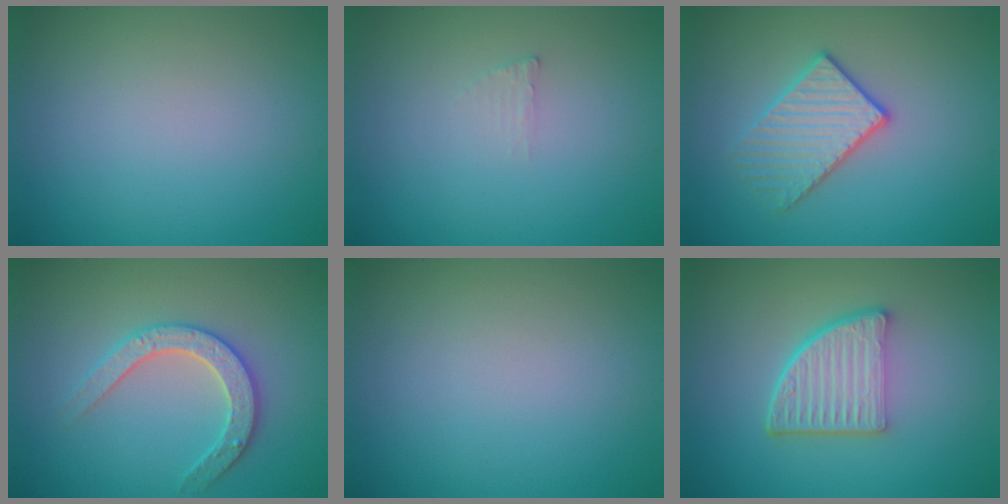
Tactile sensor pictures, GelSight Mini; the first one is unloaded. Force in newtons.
{"total": 0.6, "press": 0.6, "slide": 0.1}
{"total": 3.0, "press": 2.9, "slide": 0.8}
{"total": 3.0, "press": 2.9, "slide": 0.5}
{"total": 0.0}
{"total": 5.3, "press": 3.6, "slide": 3.9}